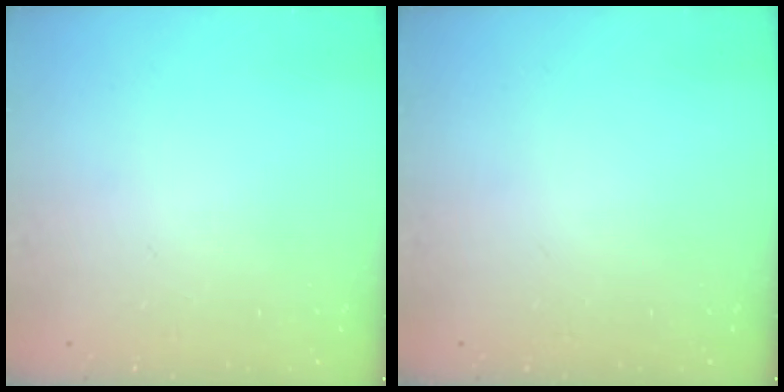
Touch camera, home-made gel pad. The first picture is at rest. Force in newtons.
{"total": 0.0}